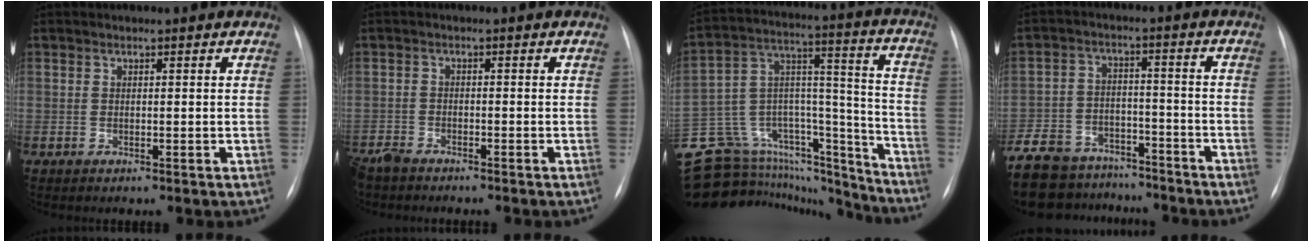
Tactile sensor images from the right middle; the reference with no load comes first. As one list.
[{"total": 4.3, "force": [-3.9, 1.2, 1.3], "torque": [-0.023, -0.010, -0.069]}, {"total": 29.7, "force": [-26.4, 9.8, 9.2], "torque": [-0.190, 0.060, -0.390]}, {"total": 19.2, "force": [-15.9, 8.7, 6.4], "torque": [-0.168, 0.002, -0.239]}]